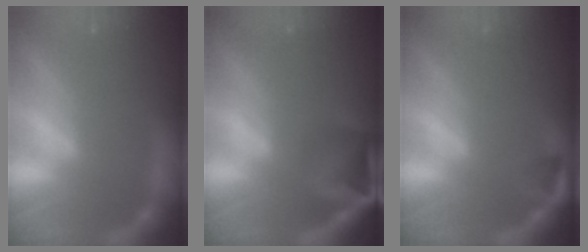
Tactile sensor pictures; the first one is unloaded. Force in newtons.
{"total": 6.4}
{"total": 1.9}